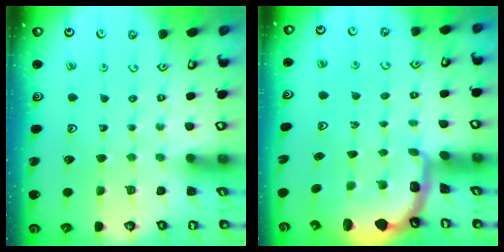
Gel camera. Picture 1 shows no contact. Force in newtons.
{"total": 2.1, "press": 1.9, "slide": 0.8}